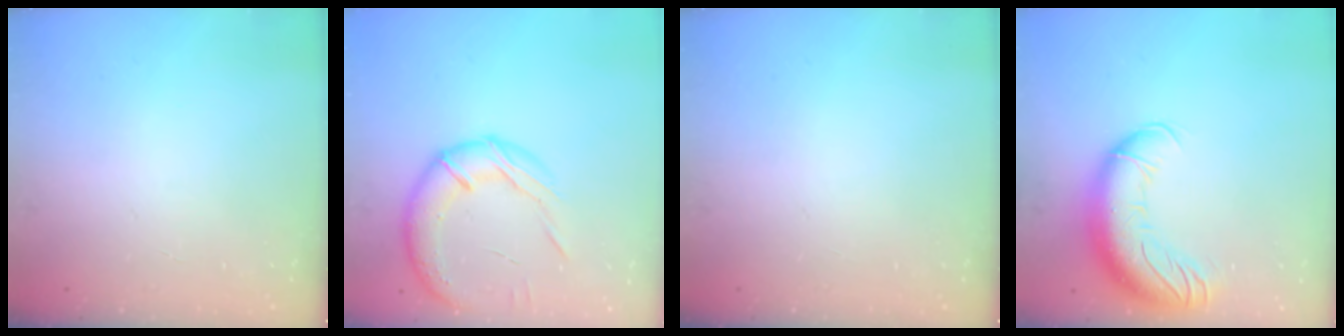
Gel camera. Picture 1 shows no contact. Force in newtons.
{"total": 17.2, "press": 16.9, "slide": 3.1}
{"total": 0.0}
{"total": 16.7, "press": 16.2, "slide": 4.0}